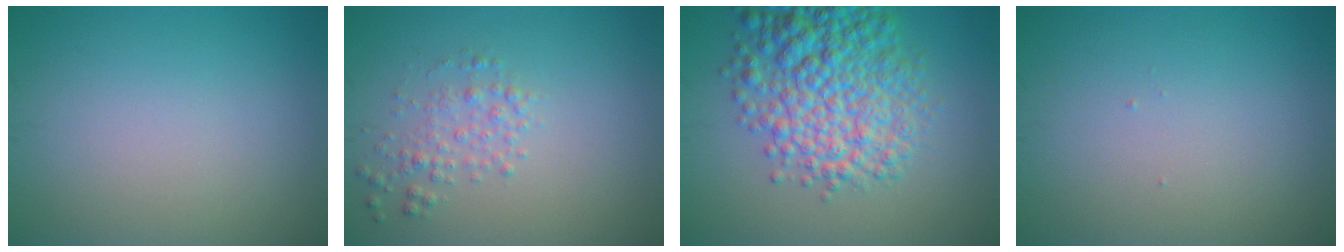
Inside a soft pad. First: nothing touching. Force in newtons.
{"total": 2.0, "press": 2.0, "slide": 0.1}
{"total": 8.5, "press": 8.5, "slide": 0.3}
{"total": 0.0}